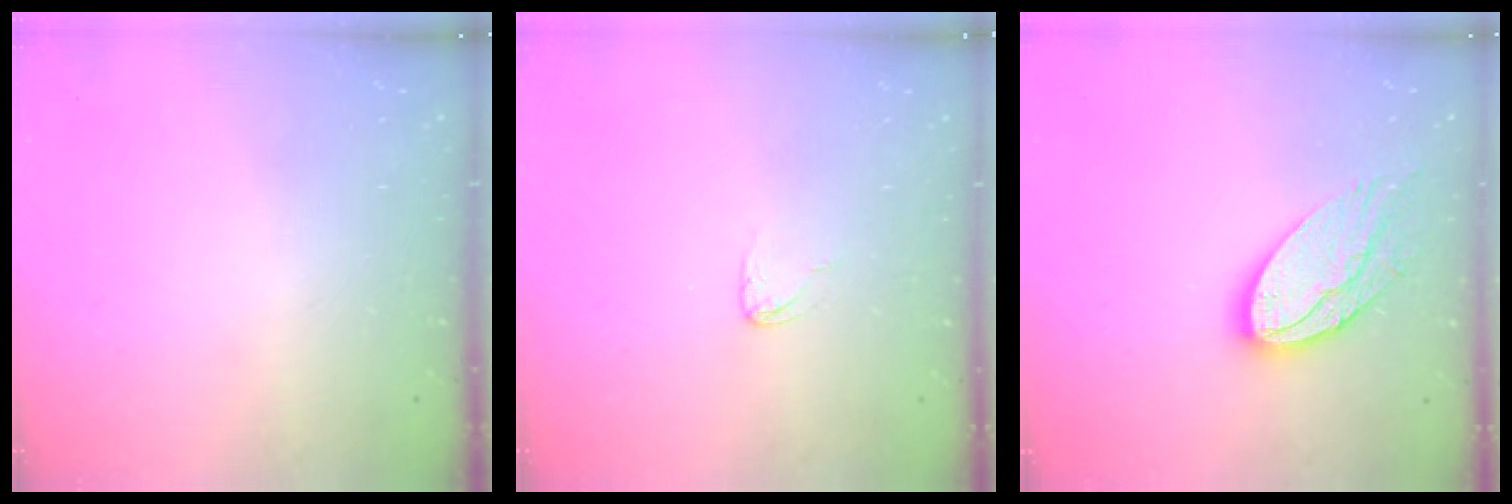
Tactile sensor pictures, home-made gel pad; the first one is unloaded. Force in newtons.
{"total": 2.6, "press": 2.6, "slide": 0.1}
{"total": 15.6, "press": 15.6, "slide": 1.2}